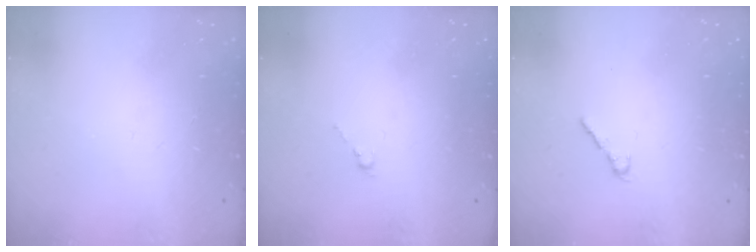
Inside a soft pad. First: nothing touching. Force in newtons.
{"total": 0.0}
{"total": 2.5, "press": 2.4, "slide": 0.7}